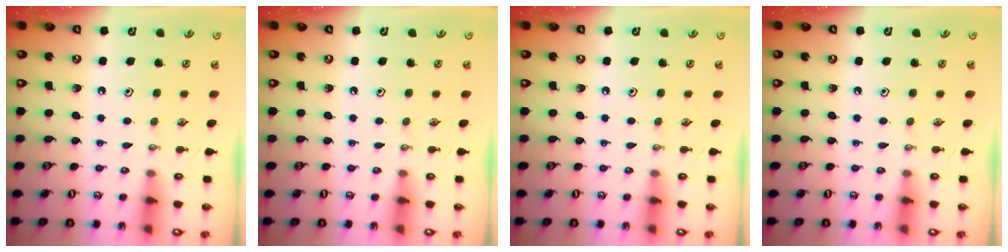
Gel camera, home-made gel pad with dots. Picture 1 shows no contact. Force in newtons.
{"total": 0.0}
{"total": 0.0}
{"total": 0.0}